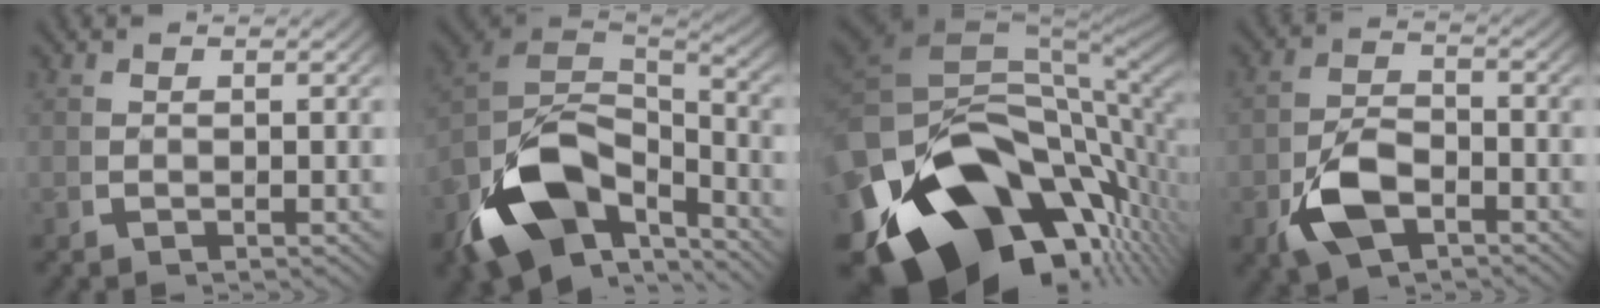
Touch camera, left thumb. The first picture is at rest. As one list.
[{"total": 15.1, "force": [-3.1, 9.5, 11.4], "torque": [-0.250, -0.056, -0.031]}, {"total": 28.9, "force": [-3.4, 17.9, 22.4], "torque": [-0.378, -0.061, -0.024]}, {"total": 6.2, "force": [-2.3, 3.9, 4.2], "torque": [-0.103, -0.020, -0.033]}]